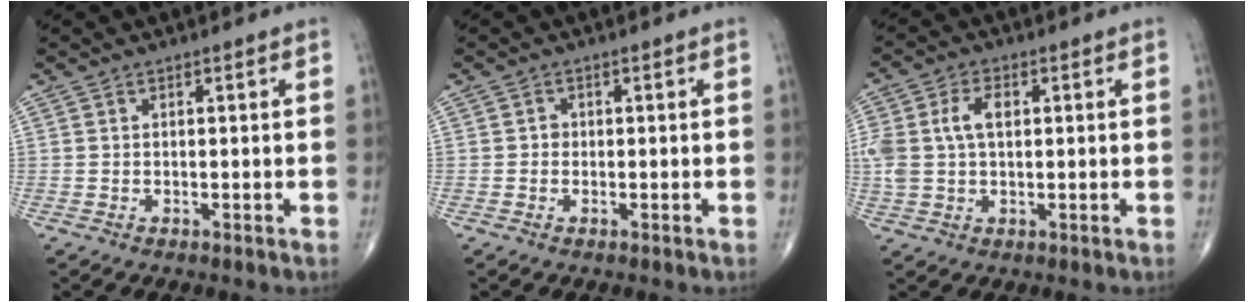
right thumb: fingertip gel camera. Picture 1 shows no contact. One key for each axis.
{"total": 0.9, "fx": -0.1, "fy": 0.8, "fz": 0.3, "tx": 0.006, "ty": 0.004, "tz": -0.004}
{"total": 7.8, "fx": 1.4, "fy": 4.8, "fz": 6.1, "tx": -0.136, "ty": 0.016, "tz": 0.030}